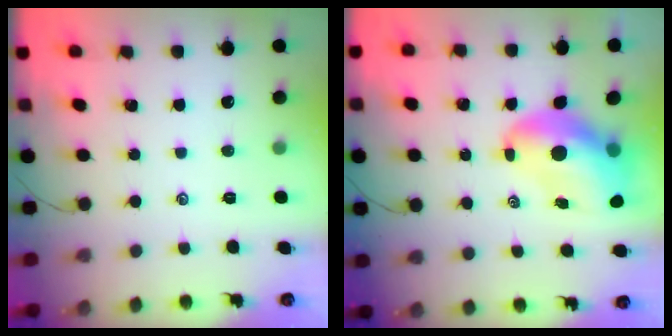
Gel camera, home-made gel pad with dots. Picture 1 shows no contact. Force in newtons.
{"total": 12.4, "press": 11.9, "slide": 3.5}